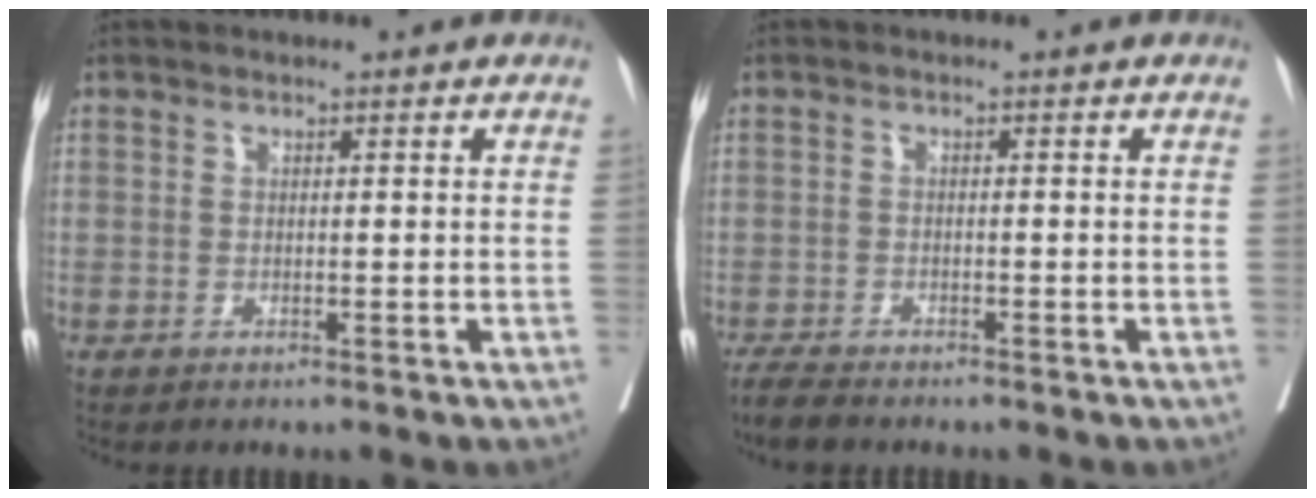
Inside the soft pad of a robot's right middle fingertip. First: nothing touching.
{"total": 3.5, "force": [-3.1, 0.6, 1.5], "torque": [-0.026, -0.010, -0.052]}